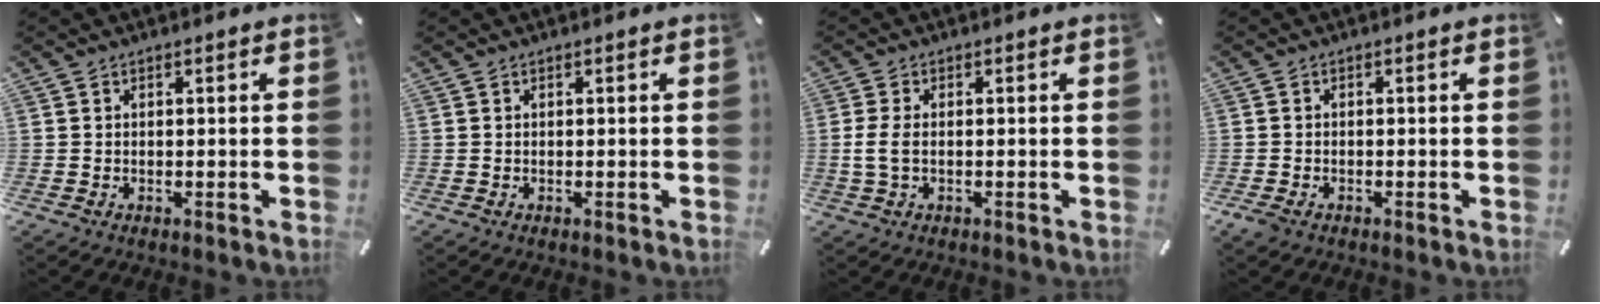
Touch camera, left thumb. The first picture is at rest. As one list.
[{"total": 0.0}, {"total": 4.3, "force": [-0.4, 2.2, 3.7], "torque": [-0.085, -0.003, -0.009]}, {"total": 1.6, "force": [-1.1, 0.9, 0.6], "torque": [-0.018, 0.001, -0.024]}]